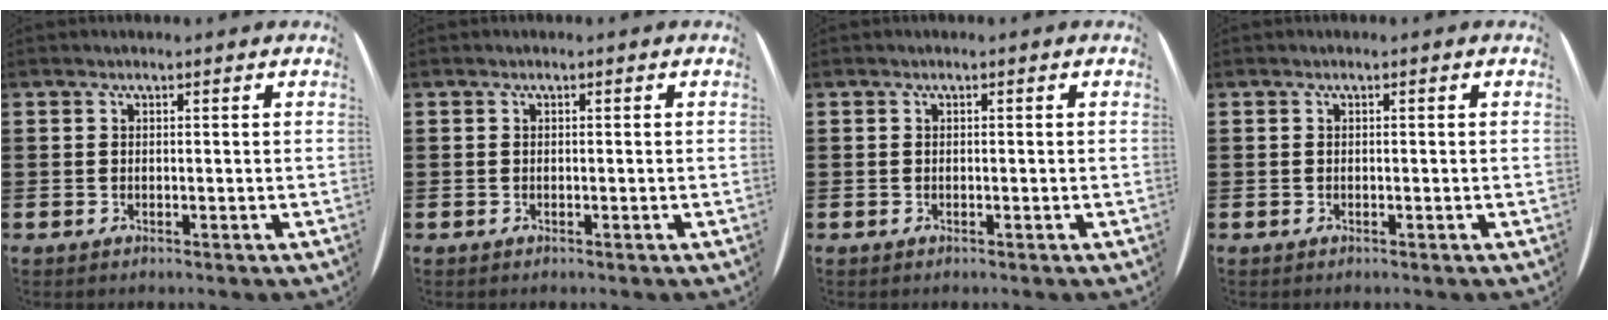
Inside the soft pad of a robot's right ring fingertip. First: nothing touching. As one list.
[{"total": 0.0}, {"total": 0.0}, {"total": 0.0}]